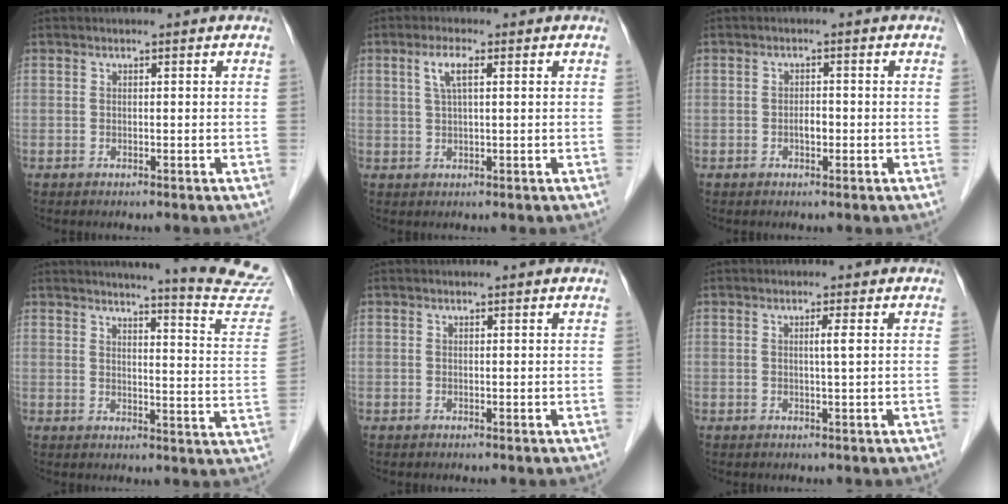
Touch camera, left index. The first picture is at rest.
{"total": 3.2, "force": [1.2, 0.6, 3.0], "torque": [-0.064, 0.008, 0.024]}
{"total": 1.6, "force": [-0.6, 0.8, 1.2], "torque": [-0.021, 0.001, -0.012]}
{"total": 16.8, "force": [16.2, -0.9, 4.4], "torque": [-0.051, -0.118, 0.166]}
{"total": 0.6, "force": [0.6, 0.0, 0.1], "torque": [-0.006, 0.005, 0.005]}
{"total": 1.3, "force": [0.2, -0.4, 1.2], "torque": [-0.024, -0.001, 0.003]}